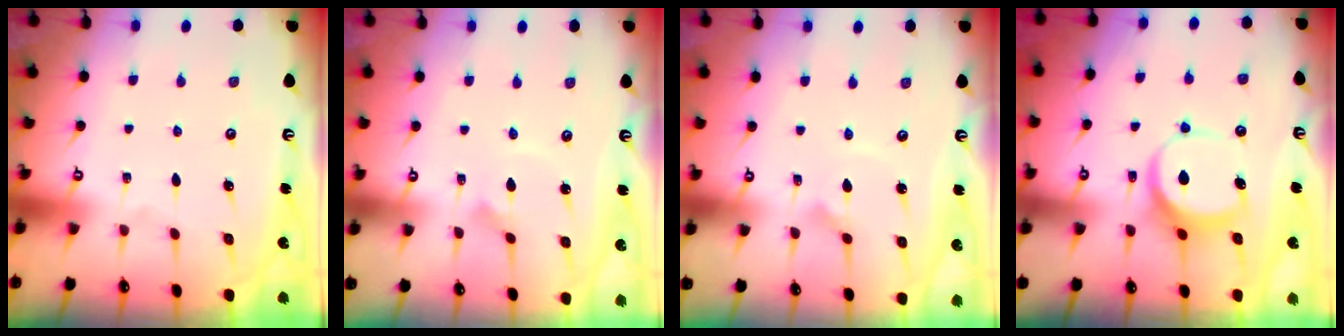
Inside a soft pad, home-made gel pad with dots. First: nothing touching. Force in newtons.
{"total": 2.3, "press": 2.3, "slide": 0.1}
{"total": 2.3, "press": 2.3, "slide": 0.2}
{"total": 8.6, "press": 8.6, "slide": 1.1}